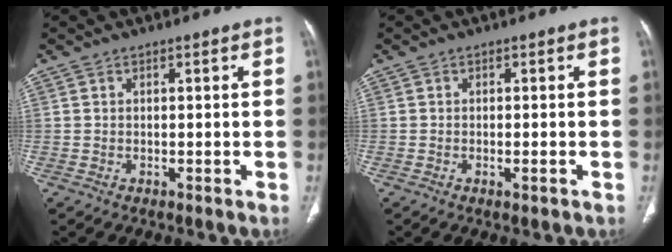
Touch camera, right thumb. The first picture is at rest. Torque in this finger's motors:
{"motor_torque": [-0.37, -0.10, -0.04, 0.48, -0.01]}